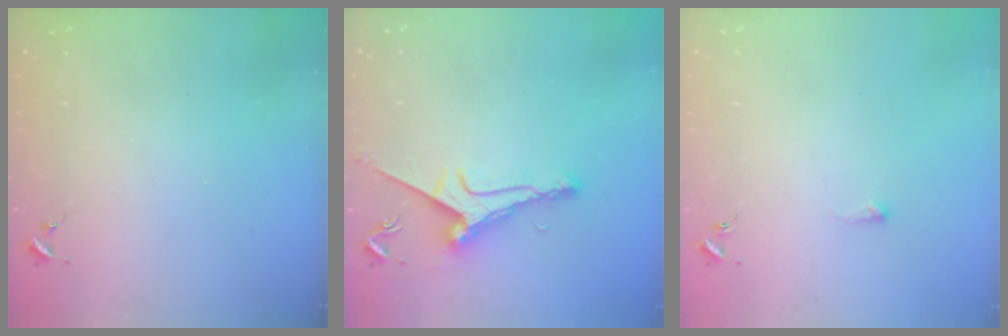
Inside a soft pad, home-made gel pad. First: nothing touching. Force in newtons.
{"total": 8.5, "press": 8.5, "slide": 0.4}
{"total": 3.6, "press": 3.6, "slide": 0.5}